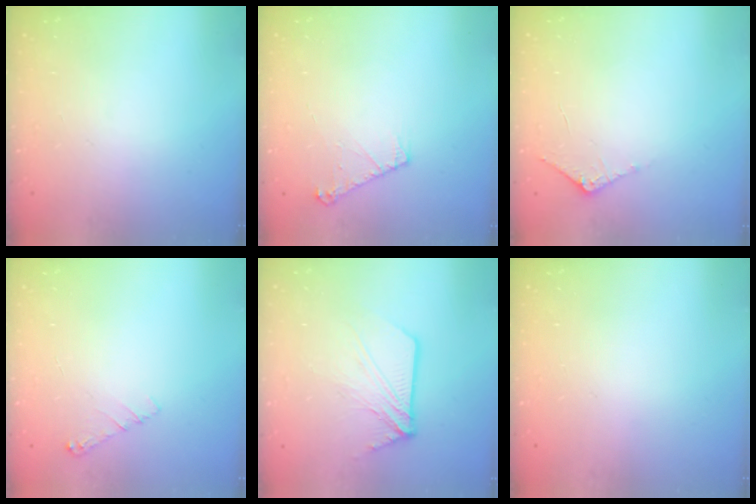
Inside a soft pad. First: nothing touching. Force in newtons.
{"total": 6.0, "press": 6.0, "slide": 0.7}
{"total": 5.7, "press": 5.7, "slide": 0.6}
{"total": 4.1, "press": 4.1, "slide": 0.6}
{"total": 10.0, "press": 10.0, "slide": 0.8}
{"total": 0.0}